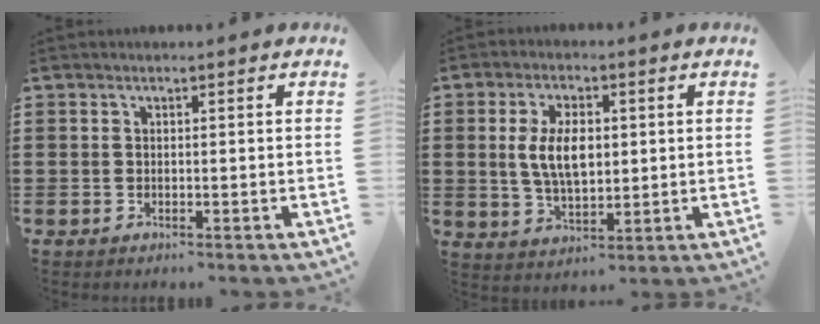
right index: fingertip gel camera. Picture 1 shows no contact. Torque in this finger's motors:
{"motor_torque": [1.58, 0.55, 0.33, 0.21]}